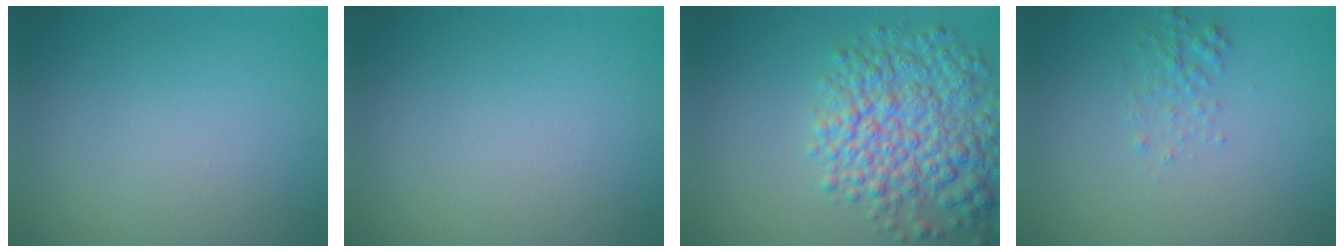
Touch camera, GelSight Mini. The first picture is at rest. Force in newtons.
{"total": 0.0}
{"total": 8.0, "press": 8.0, "slide": 0.2}
{"total": 1.4, "press": 1.4, "slide": 0.1}